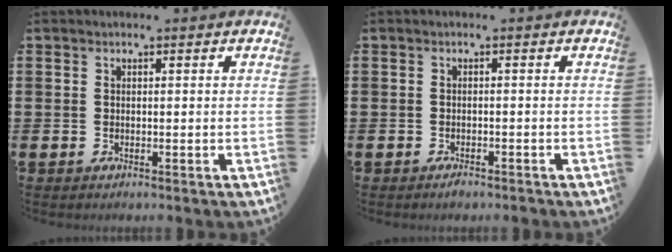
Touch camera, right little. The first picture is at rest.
{"total": 0.8, "force": [-0.7, 0.2, 0.3], "torque": [0.001, -0.005, -0.016]}